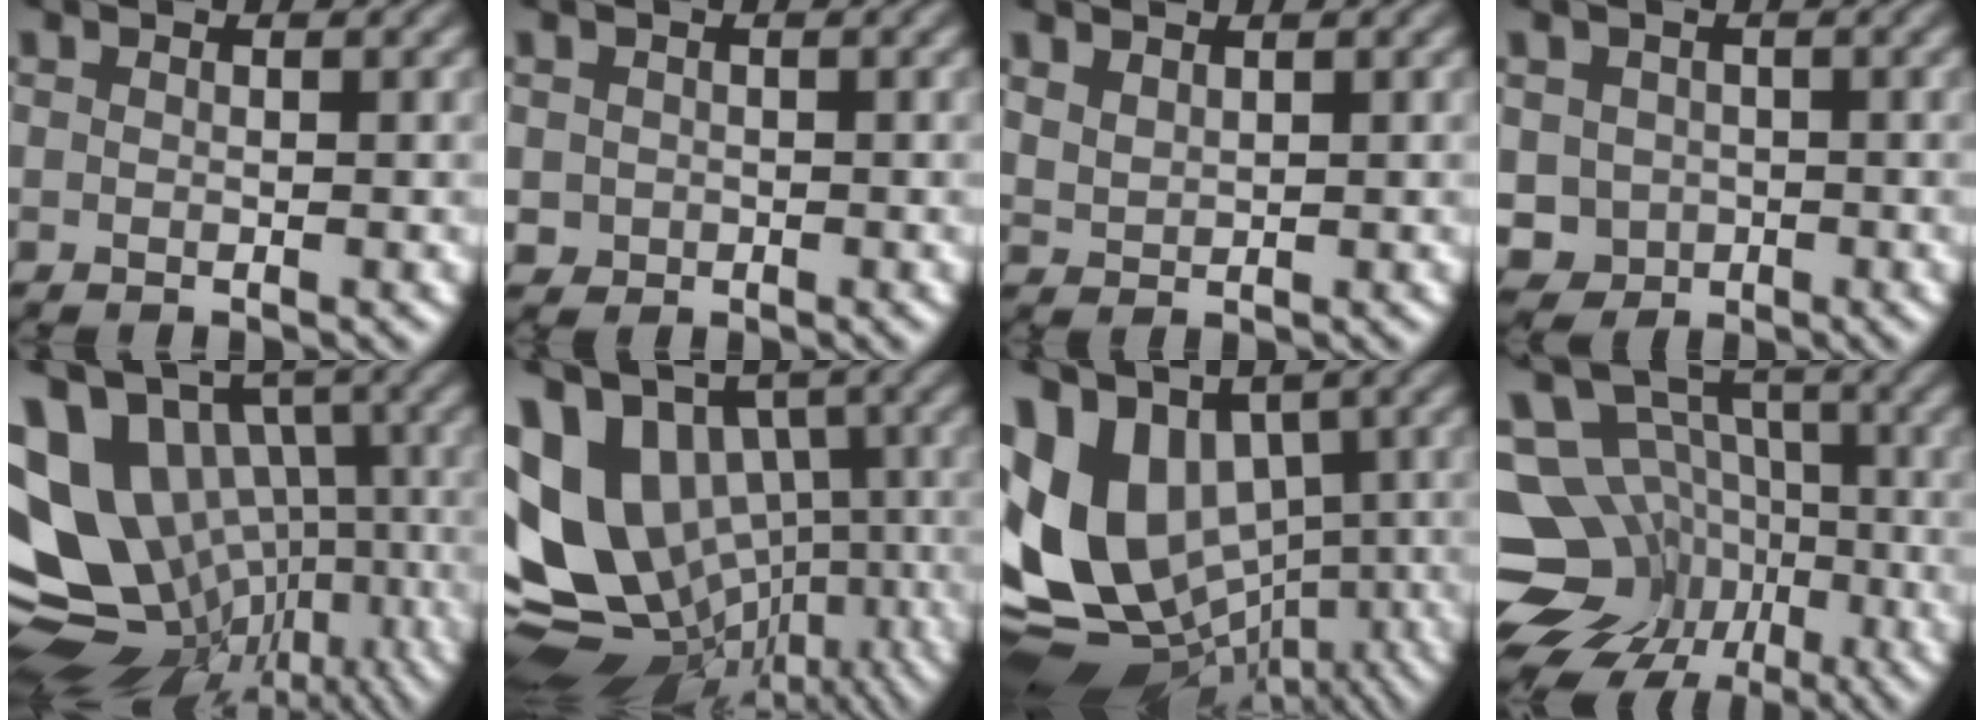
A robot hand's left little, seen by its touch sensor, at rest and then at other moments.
{"total": 0.8, "force": [0.0, 0.8, 0.1], "torque": [0.003, -0.003, -0.002]}
{"total": 1.3, "force": [1.2, 0.3, 0.4], "torque": [-0.015, 0.001, 0.031]}
{"total": 2.6, "force": [-0.3, 2.5, 0.7], "torque": [-0.011, -0.002, -0.002]}
{"total": 16.2, "force": [-1.5, 12.0, 10.7], "torque": [-0.191, -0.007, 0.020]}
{"total": 15.9, "force": [1.0, 11.9, 10.4], "torque": [-0.188, -0.007, 0.052]}
{"total": 12.9, "force": [0.6, 9.6, 8.6], "torque": [-0.180, -0.012, 0.015]}
{"total": 13.6, "force": [-5.3, 11.2, 5.5], "torque": [-0.094, -0.011, -0.088]}